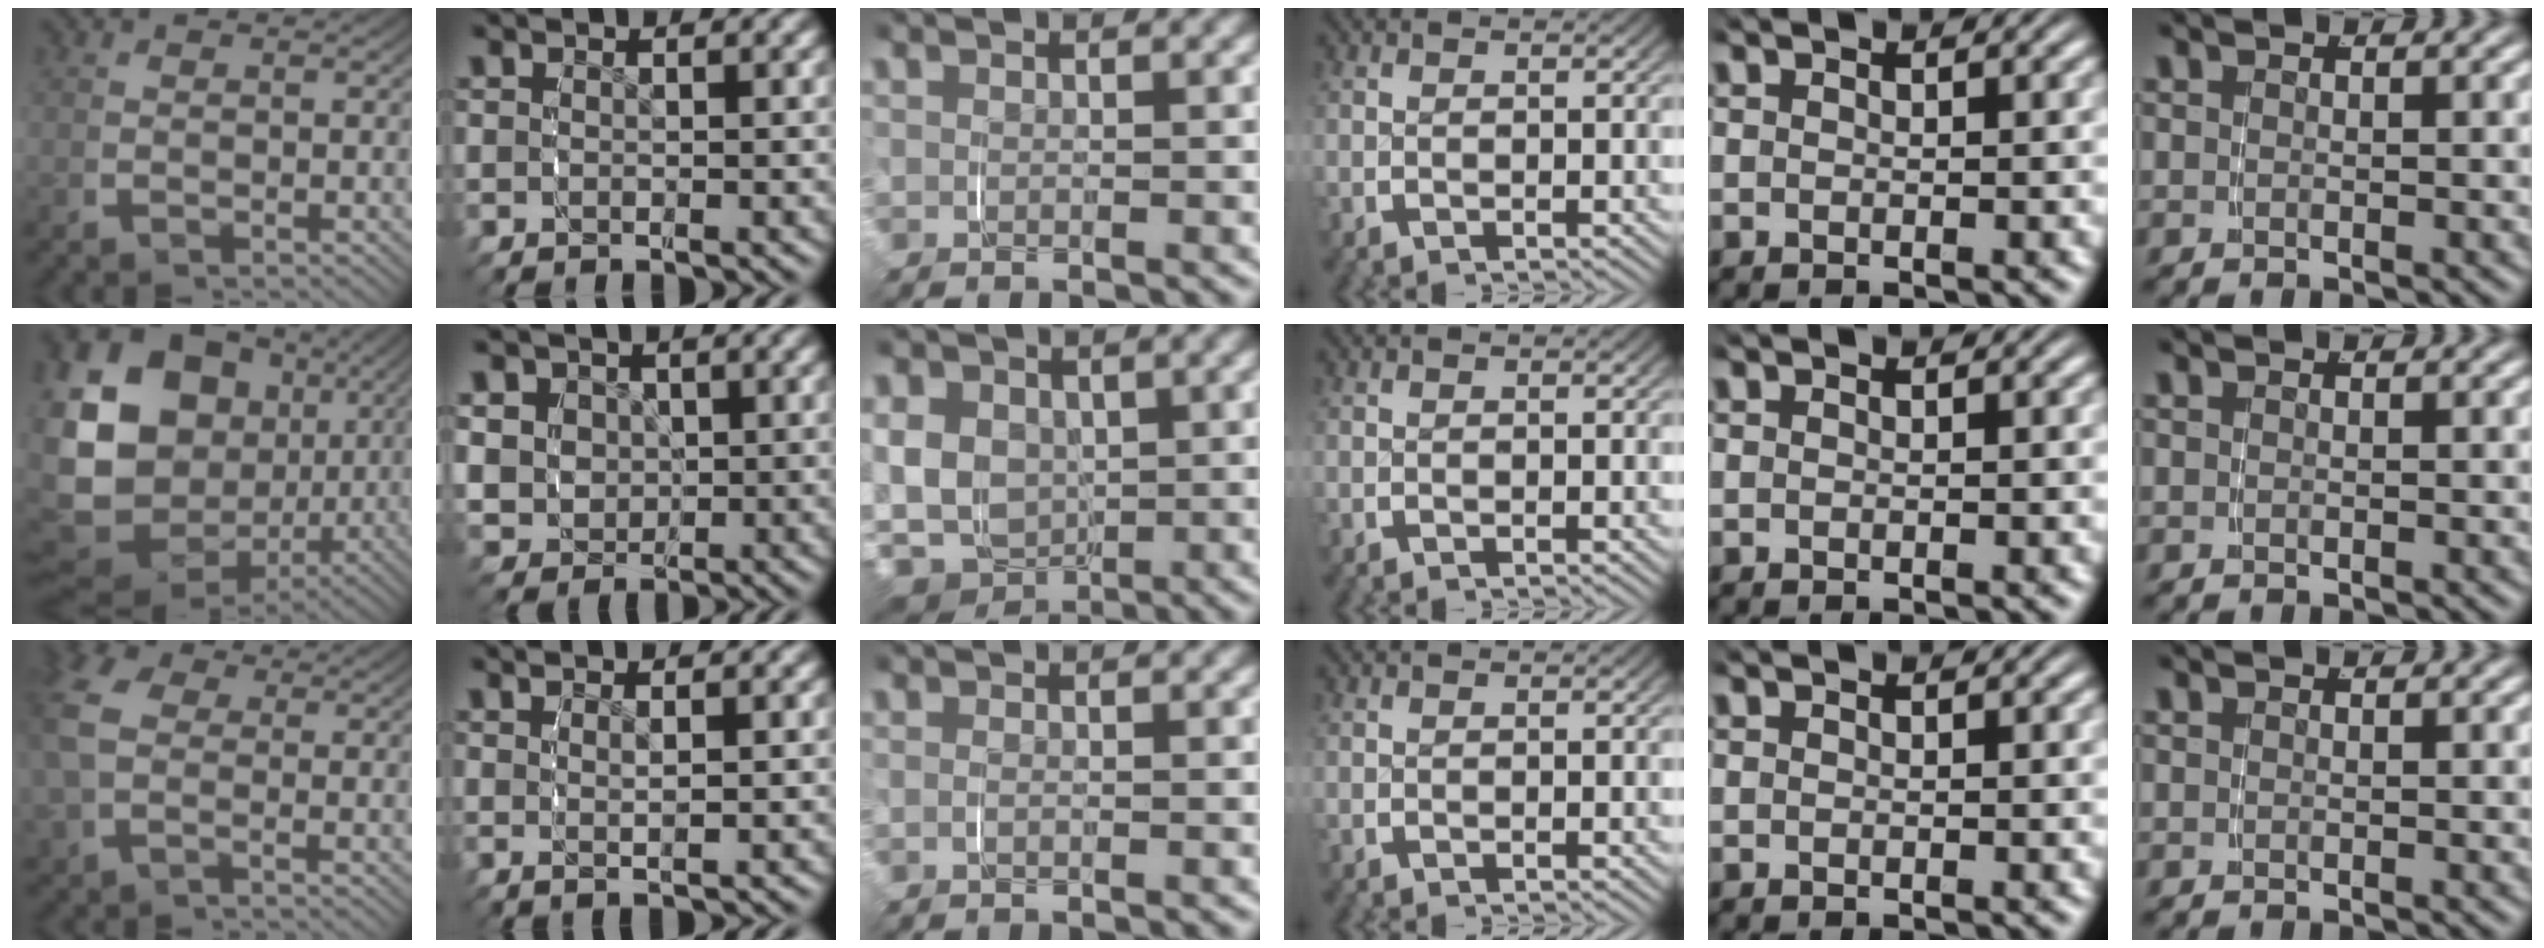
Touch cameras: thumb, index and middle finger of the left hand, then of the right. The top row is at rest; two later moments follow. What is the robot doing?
{"motion": "grasp_and_lifting", "object": "jacket"}